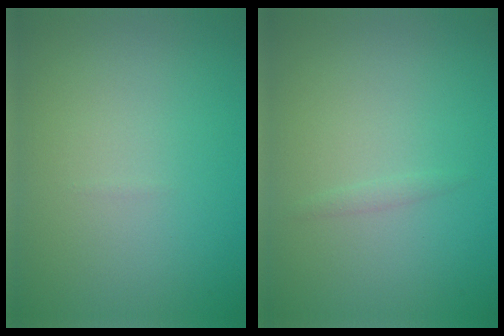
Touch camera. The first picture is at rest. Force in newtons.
{"total": 0.6, "press": 0.6, "slide": 0.0}